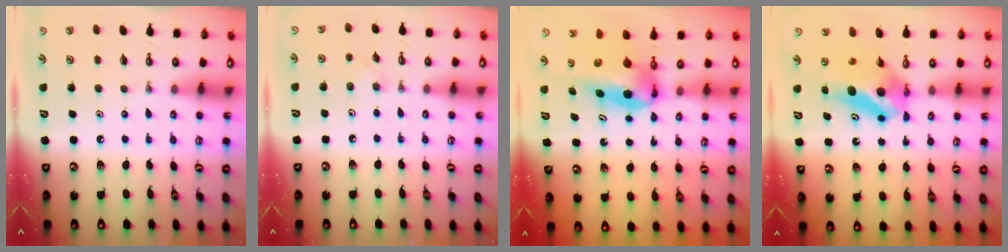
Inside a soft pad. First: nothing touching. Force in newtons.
{"total": 3.6, "press": 3.5, "slide": 0.9}
{"total": 8.1, "press": 7.3, "slide": 3.4}
{"total": 6.9, "press": 6.6, "slide": 2.1}